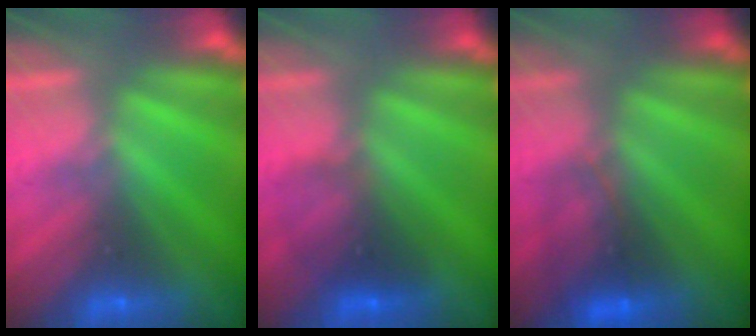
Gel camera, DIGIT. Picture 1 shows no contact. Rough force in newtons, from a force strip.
{"total": 3.0}
{"total": 3.9}